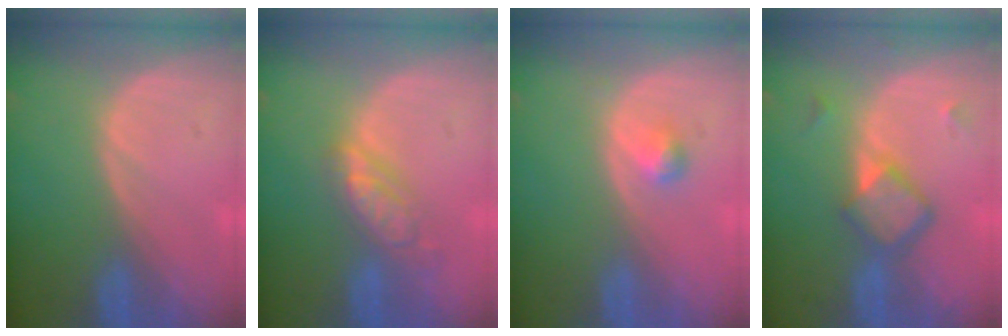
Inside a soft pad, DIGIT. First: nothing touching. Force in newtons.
{"total": 5.6, "press": 5.1, "slide": 2.4}
{"total": 1.7, "press": 1.7, "slide": 0.2}
{"total": 5.8, "press": 5.1, "slide": 2.7}